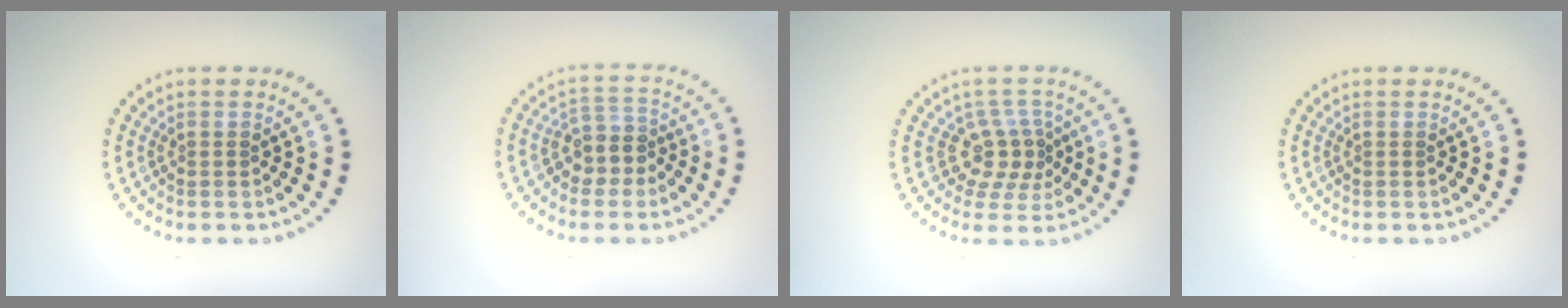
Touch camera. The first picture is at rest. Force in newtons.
{"total": 2.8, "press": 2.5, "slide": 1.3}
{"total": 3.1, "press": 2.4, "slide": 2.0}
{"total": 0.0}